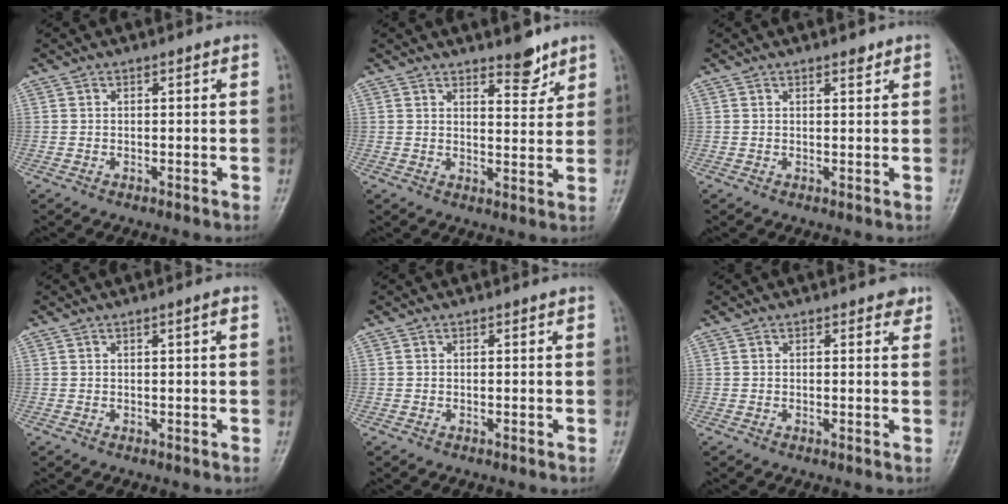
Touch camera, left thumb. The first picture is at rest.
{"total": 5.0, "force": [4.0, 1.8, 2.6], "torque": [-0.017, -0.032, 0.059]}
{"total": 1.3, "force": [1.0, 0.4, 0.7], "torque": [-0.006, -0.007, 0.016]}
{"total": 1.2, "force": [0.4, 0.0, 1.2], "torque": [-0.020, 0.002, 0.007]}
{"total": 0.0}
{"total": 1.4, "force": [0.9, 0.7, 0.7], "torque": [0.003, -0.003, 0.006]}